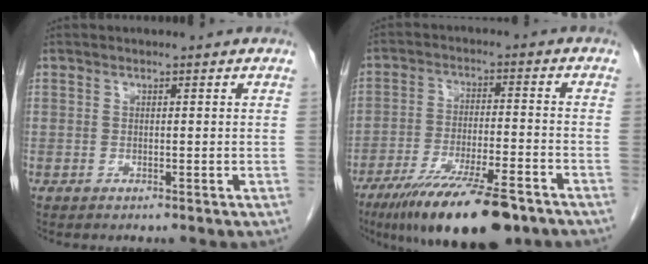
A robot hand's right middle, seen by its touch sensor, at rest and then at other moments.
{"total": 16.5, "force": [-11.9, 3.1, 11.0], "torque": [-0.171, -0.032, -0.195]}